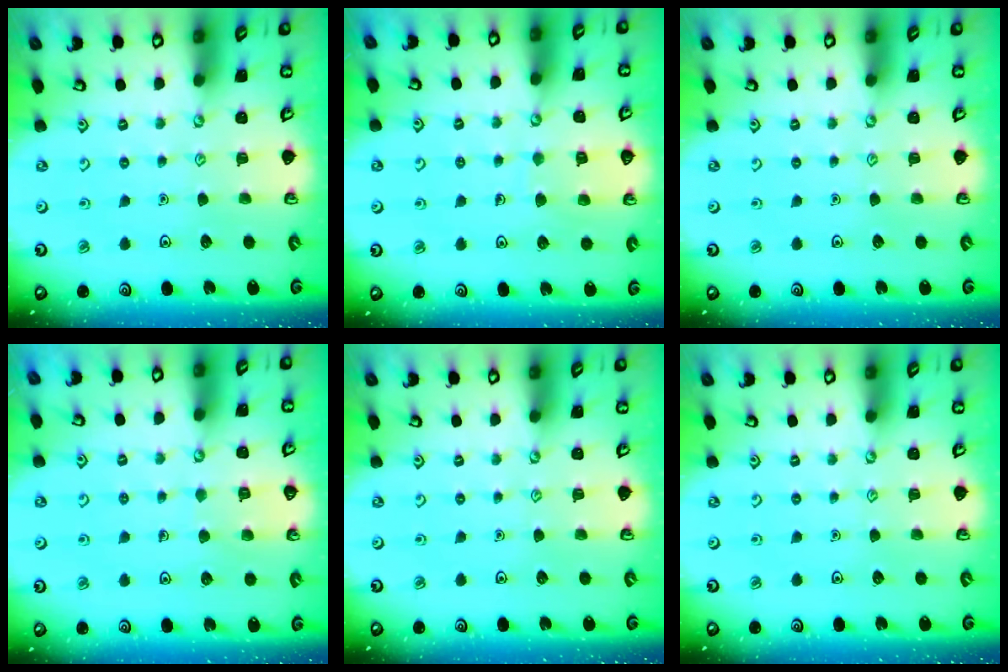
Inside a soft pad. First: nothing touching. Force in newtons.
{"total": 5.7, "press": 5.7, "slide": 0.5}
{"total": 0.0}
{"total": 6.0, "press": 6.0, "slide": 0.5}
{"total": 0.0}
{"total": 0.0}